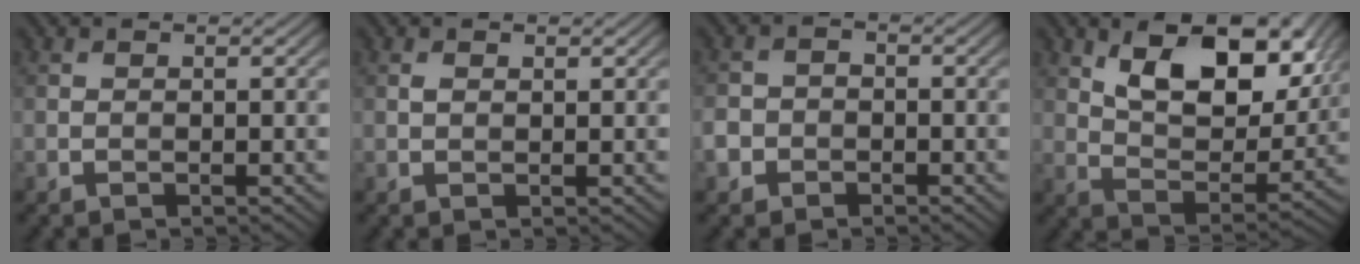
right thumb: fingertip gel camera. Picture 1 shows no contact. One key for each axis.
{"total": 0.8, "fx": 0.3, "fy": 0.4, "fz": 0.6, "tx": -0.017, "ty": -0.001, "tz": 0.007}
{"total": 3.1, "fx": -1.6, "fy": 2.5, "fz": 0.9, "tx": -0.019, "ty": -0.003, "tz": -0.037}
{"total": 12.8, "fx": 6.1, "fy": 6.4, "fz": 9.3, "tx": -0.151, "ty": -0.009, "tz": 0.102}